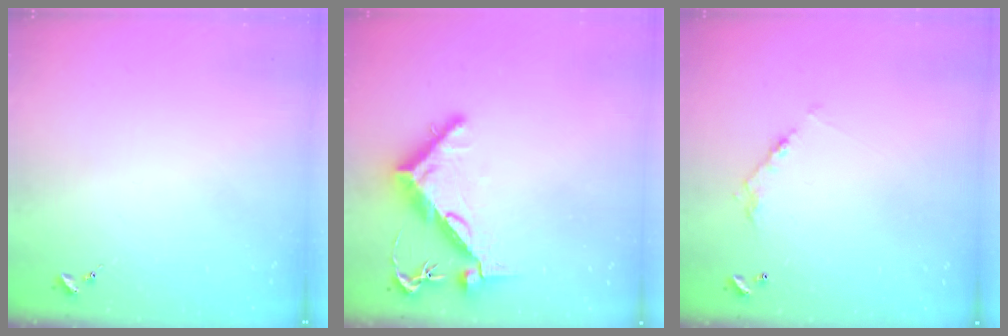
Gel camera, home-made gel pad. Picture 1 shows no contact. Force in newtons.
{"total": 11.0, "press": 10.9, "slide": 1.1}
{"total": 6.0, "press": 6.0, "slide": 0.3}